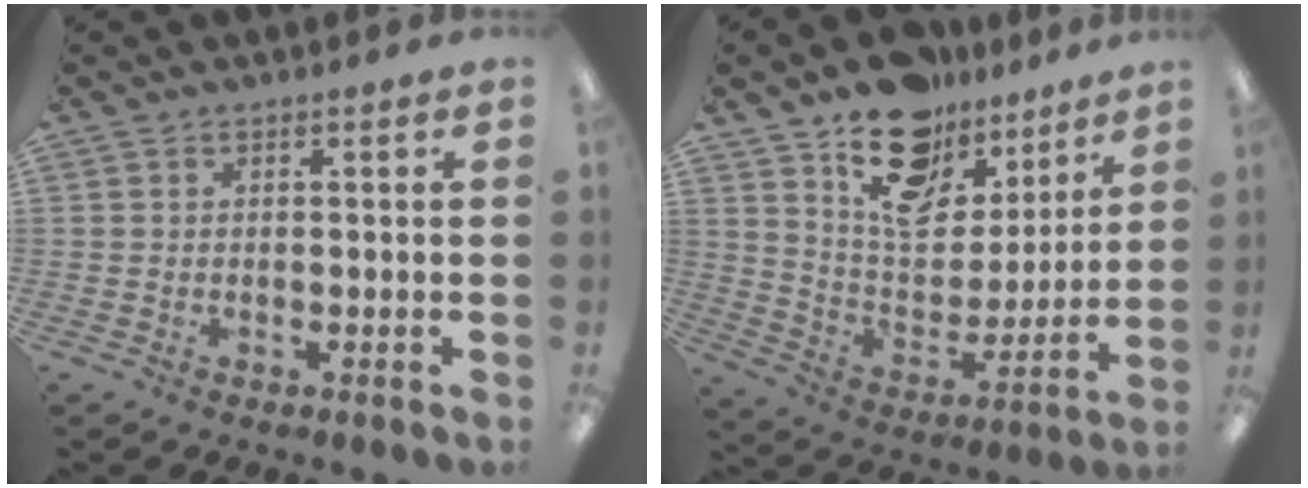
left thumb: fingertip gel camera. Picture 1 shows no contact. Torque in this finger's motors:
{"motor_torque": [0.40, 0.45, 1.38, -1.39, 0.09]}